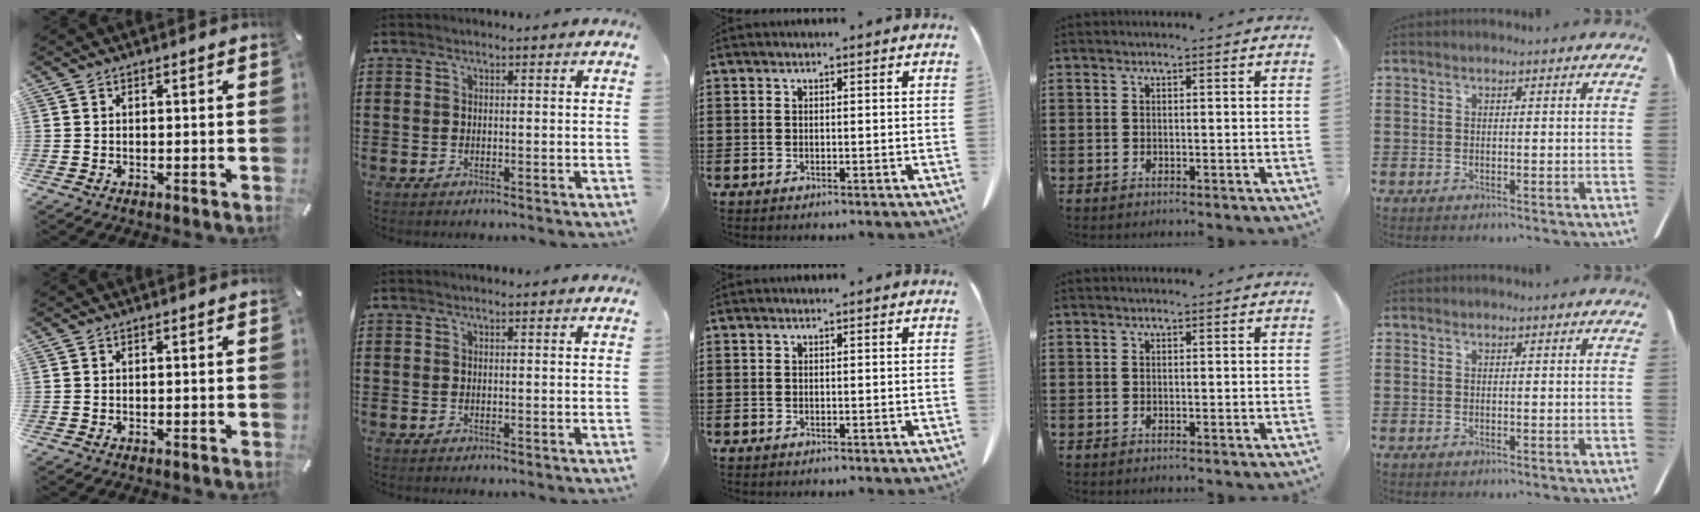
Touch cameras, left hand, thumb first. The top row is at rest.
{}